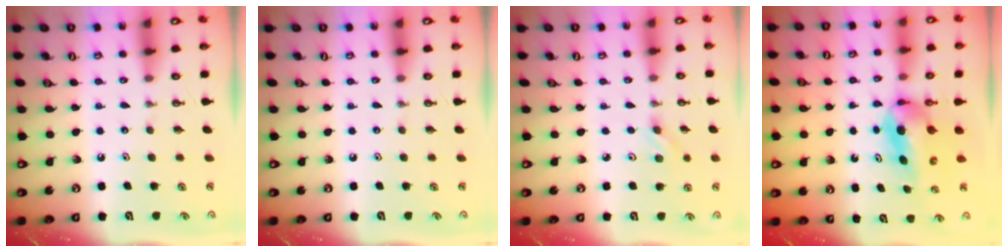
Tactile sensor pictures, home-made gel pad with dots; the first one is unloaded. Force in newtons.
{"total": 0.0}
{"total": 3.2, "press": 2.9, "slide": 1.5}
{"total": 7.1, "press": 5.4, "slide": 4.6}